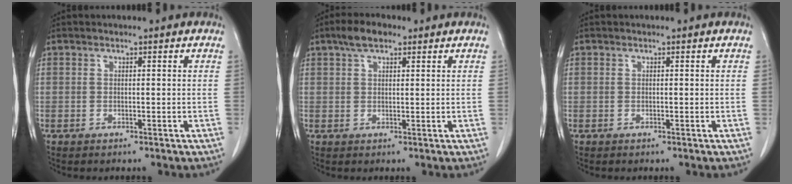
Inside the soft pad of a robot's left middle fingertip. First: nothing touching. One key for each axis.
{"total": 4.1, "fx": 2.6, "fy": 1.7, "fz": 2.6, "tx": -0.054, "ty": 0.013, "tz": 0.047}
{"total": 0.0}